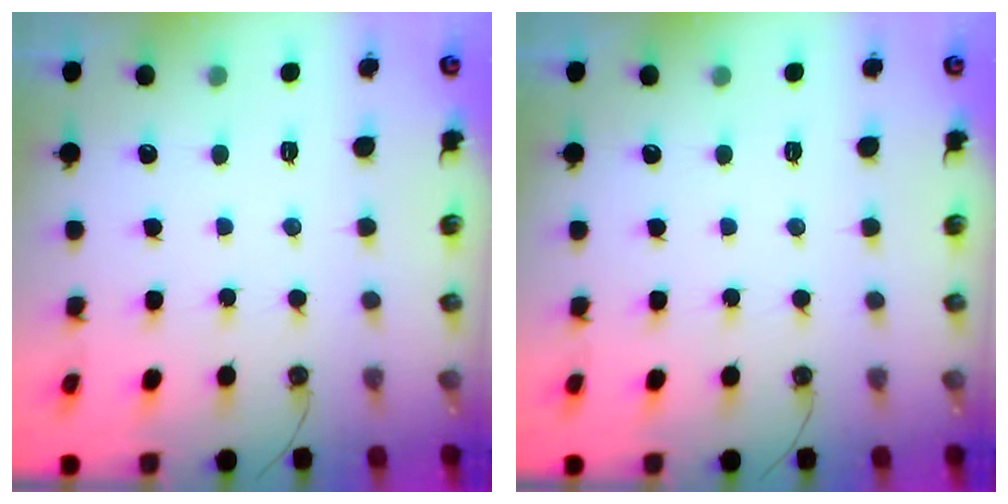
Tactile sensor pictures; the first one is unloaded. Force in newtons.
{"total": 0.0}